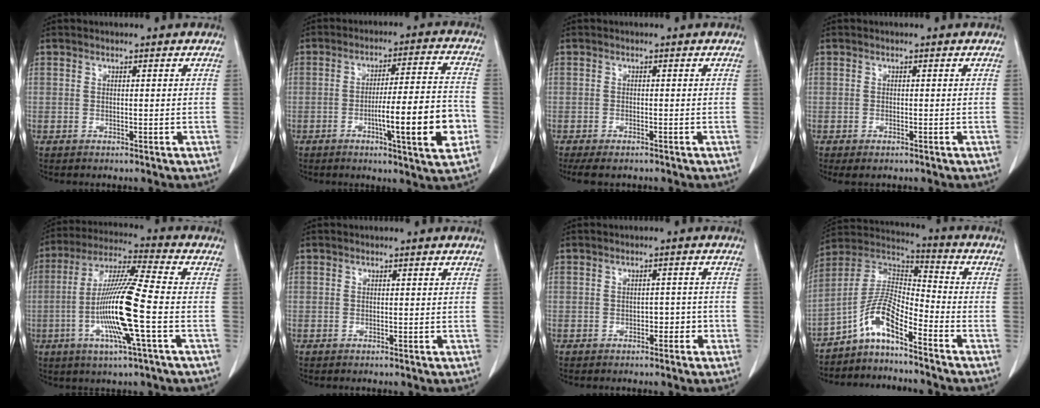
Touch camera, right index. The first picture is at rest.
{"total": 13.4, "force": [-4.0, 0.5, 12.8], "torque": [-0.194, -0.002, -0.061]}
{"total": 4.1, "force": [-3.4, 1.2, 2.0], "torque": [-0.029, -0.009, -0.051]}
{"total": 1.5, "force": [-1.0, 0.5, 1.0], "torque": [-0.014, -0.004, -0.011]}
{"total": 14.4, "force": [-3.2, -0.2, 14.0], "torque": [-0.280, -0.007, -0.070]}
{"total": 0.0}
{"total": 2.1, "force": [-1.0, 1.3, 1.2], "torque": [-0.014, 0.006, -0.012]}
{"total": 8.8, "force": [-5.9, 1.3, 6.4], "torque": [-0.135, 0.021, -0.116]}